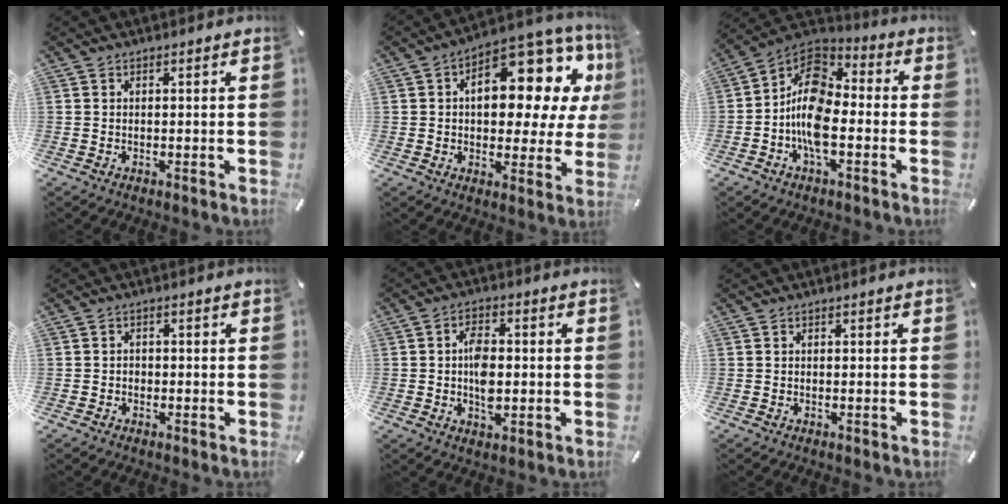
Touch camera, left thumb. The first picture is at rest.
{"total": 17.0, "force": [6.2, 9.1, 13.0], "torque": [-0.163, -0.055, 0.097]}
{"total": 12.2, "force": [-3.7, 7.1, 9.2], "torque": [-0.190, 0.013, -0.068]}
{"total": 1.5, "force": [-0.7, 1.2, 0.5], "torque": [-0.009, 0.006, -0.017]}
{"total": 6.6, "force": [-0.3, 3.9, 5.3], "torque": [-0.102, 0.003, -0.008]}
{"total": 0.0}